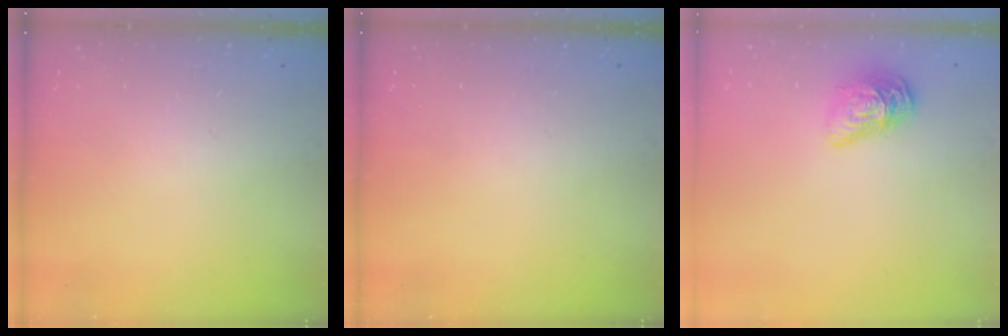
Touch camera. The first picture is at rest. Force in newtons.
{"total": 0.0}
{"total": 11.6, "press": 11.5, "slide": 0.5}